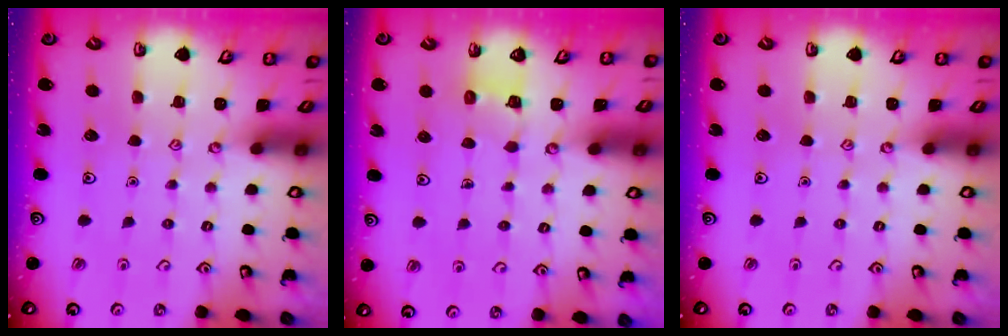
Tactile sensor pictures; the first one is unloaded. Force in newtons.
{"total": 4.1, "press": 4.1, "slide": 0.1}
{"total": 0.0}